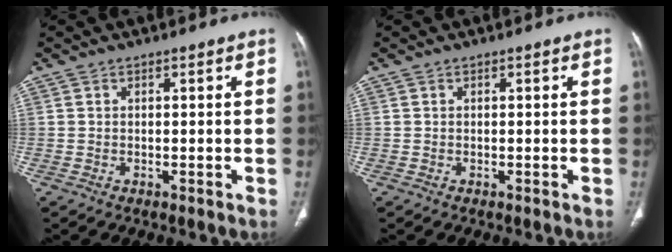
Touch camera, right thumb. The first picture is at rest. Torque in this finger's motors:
{"motor_torque": [-0.09, 0.09, -0.07, 0.07, 0.00]}